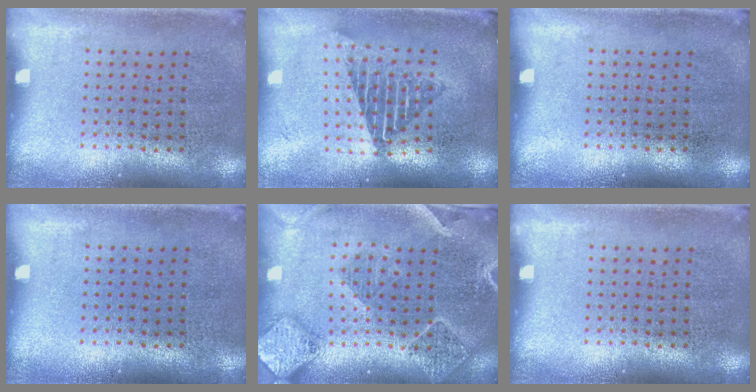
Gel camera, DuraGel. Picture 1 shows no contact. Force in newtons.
{"total": 1.7, "press": 1.4, "slide": 1.0}
{"total": 0.0}
{"total": 0.0}
{"total": 2.4, "press": 2.2, "slide": 0.9}
{"total": 0.0}